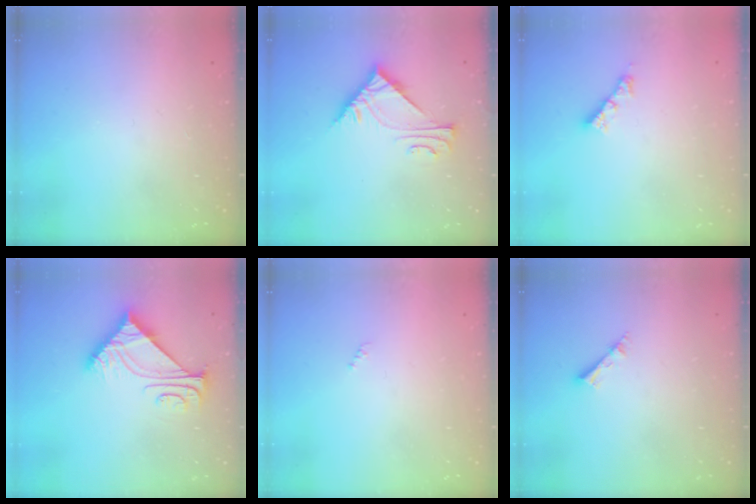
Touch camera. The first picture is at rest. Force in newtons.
{"total": 7.0, "press": 7.0, "slide": 0.2}
{"total": 3.3, "press": 3.3, "slide": 0.2}
{"total": 7.7, "press": 7.6, "slide": 1.0}
{"total": 0.0}
{"total": 2.3, "press": 2.3, "slide": 0.1}